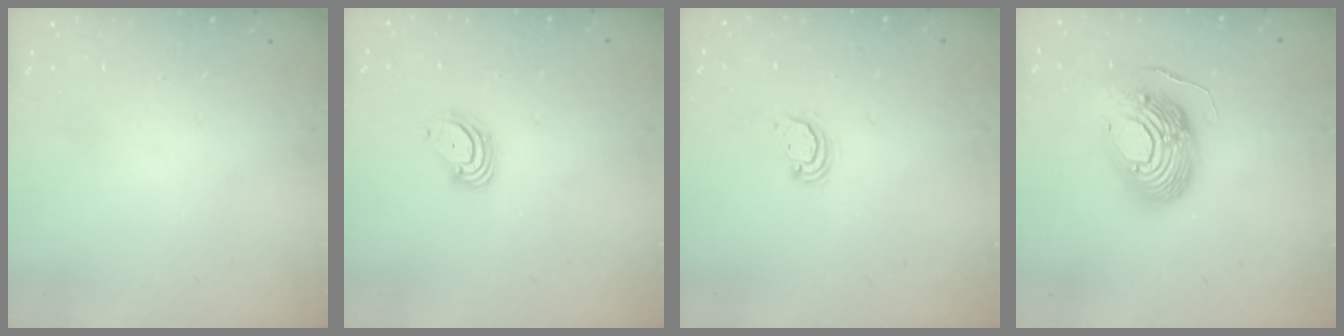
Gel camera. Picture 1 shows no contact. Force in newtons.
{"total": 3.4, "press": 3.4, "slide": 0.2}
{"total": 2.2, "press": 2.2, "slide": 0.3}
{"total": 16.9, "press": 16.8, "slide": 1.6}